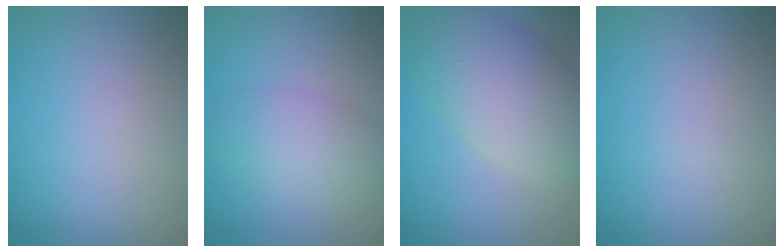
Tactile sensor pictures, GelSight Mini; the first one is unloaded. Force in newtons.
{"total": 3.9, "press": 3.9, "slide": 0.1}
{"total": 7.8, "press": 7.8, "slide": 0.3}
{"total": 0.0}